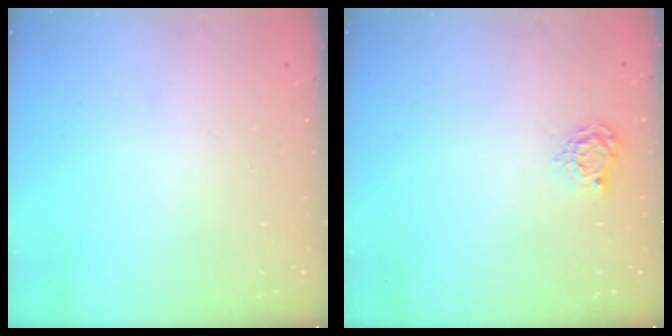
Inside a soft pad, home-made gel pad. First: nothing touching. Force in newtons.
{"total": 4.4, "press": 4.4, "slide": 0.5}